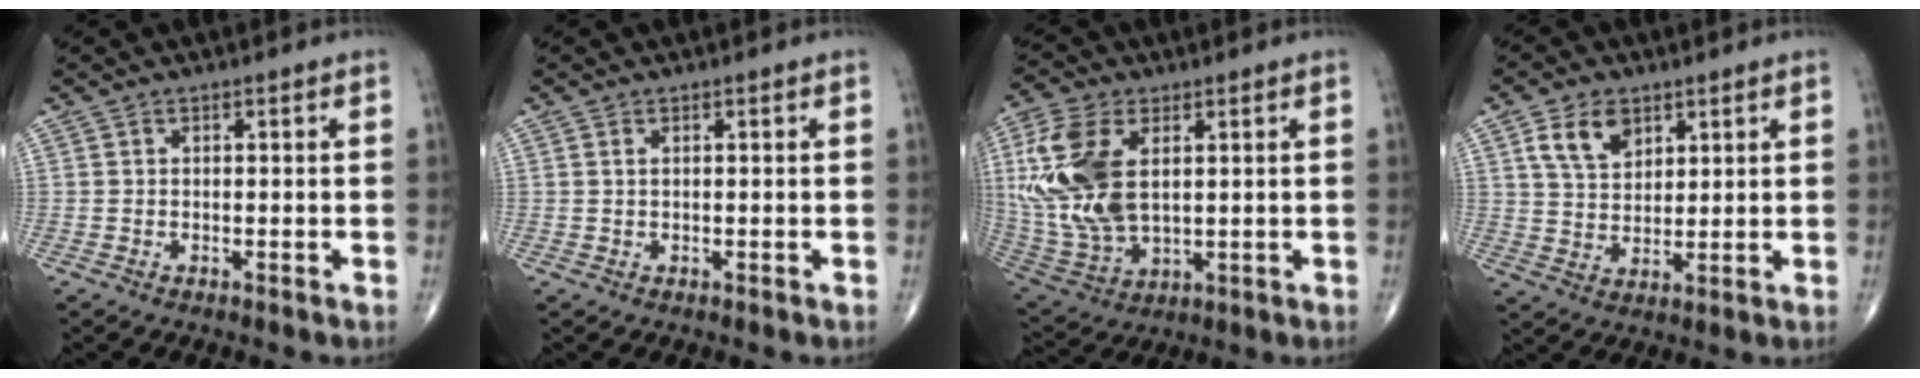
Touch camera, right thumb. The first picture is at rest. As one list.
[{"total": 0.7, "force": [0.3, 0.3, 0.6], "torque": [-0.015, 0.005, 0.008]}, {"total": 17.8, "force": [3.5, 10.2, 14.2], "torque": [-0.314, -0.015, 0.075]}, {"total": 7.8, "force": [3.9, 5.0, 4.5], "torque": [-0.061, -0.018, 0.074]}]